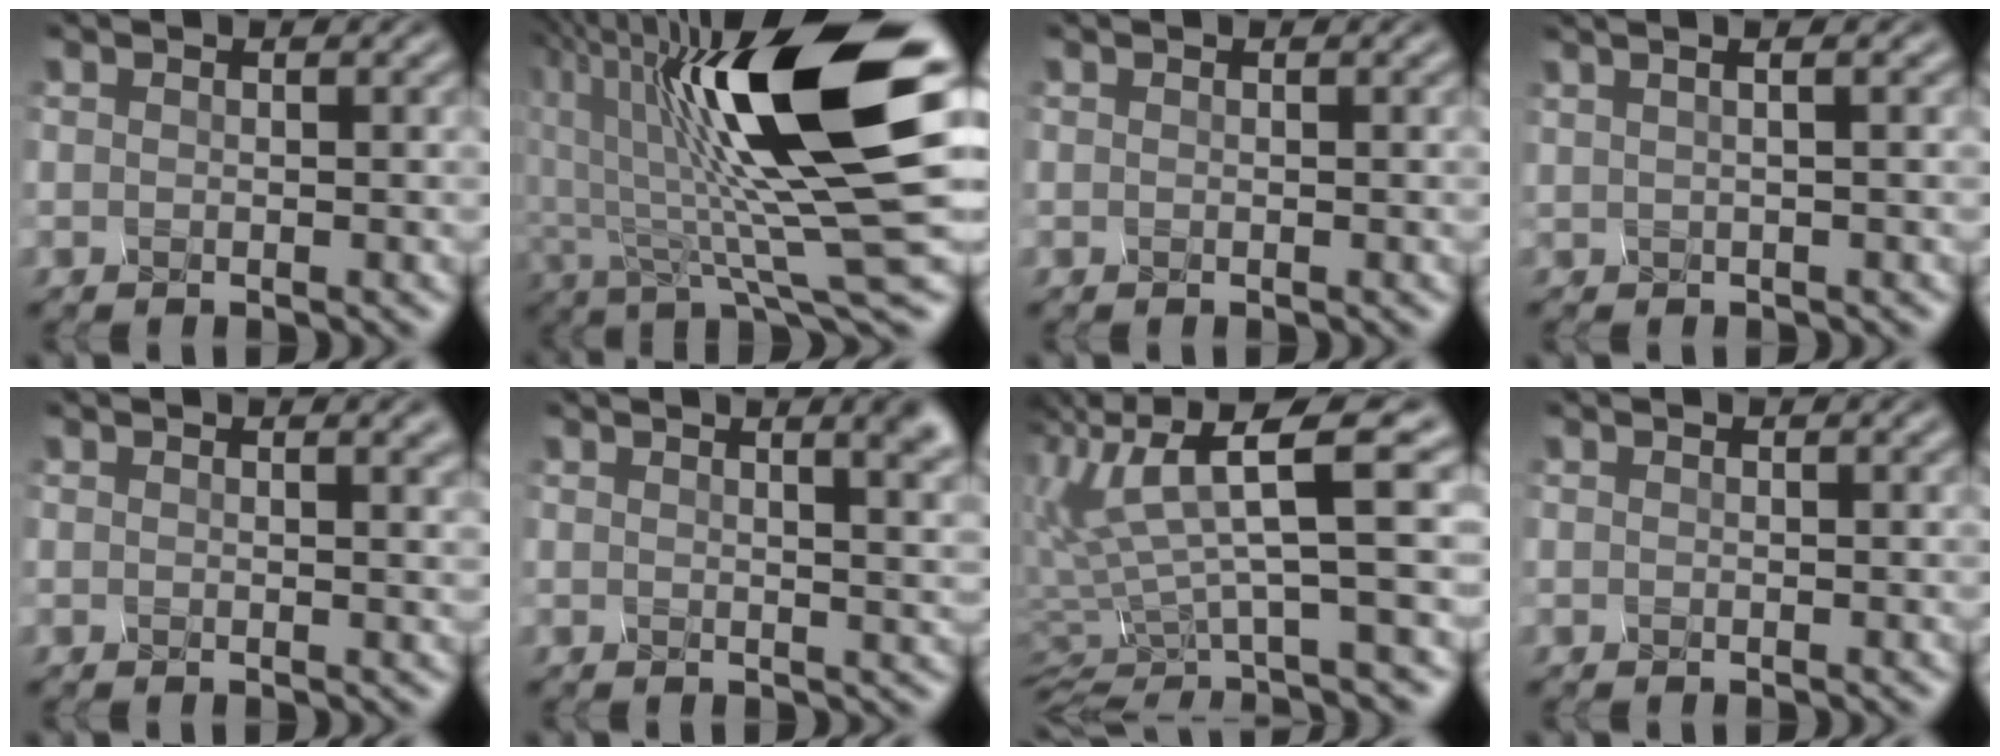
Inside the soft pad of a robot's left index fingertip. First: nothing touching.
{"total": 12.6, "force": [2.1, 1.7, 12.3], "torque": [-0.218, 0.003, 0.055]}
{"total": 0.0}
{"total": 2.6, "force": [1.4, 0.8, 2.1], "torque": [-0.014, 0.026, -0.002]}
{"total": 2.9, "force": [1.0, 1.2, 2.5], "torque": [-0.021, 0.025, 0.010]}
{"total": 5.8, "force": [2.1, 2.2, 5.0], "torque": [-0.015, 0.032, 0.019]}
{"total": 5.5, "force": [1.9, -0.7, 5.1], "torque": [-0.107, -0.002, 0.053]}
{"total": 0.0}